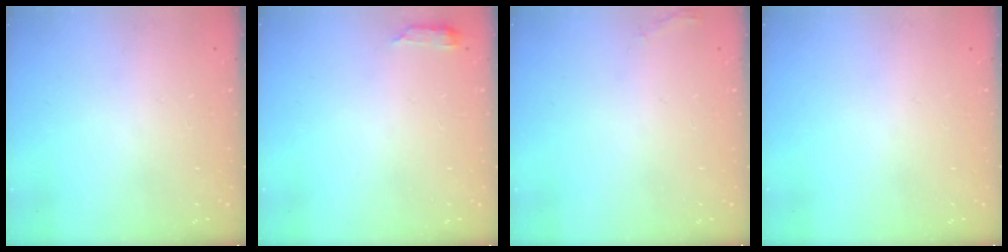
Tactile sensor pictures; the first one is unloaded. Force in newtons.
{"total": 3.4, "press": 3.3, "slide": 0.5}
{"total": 4.4, "press": 4.0, "slide": 1.9}
{"total": 16.3, "press": 2.3, "slide": 16.2}